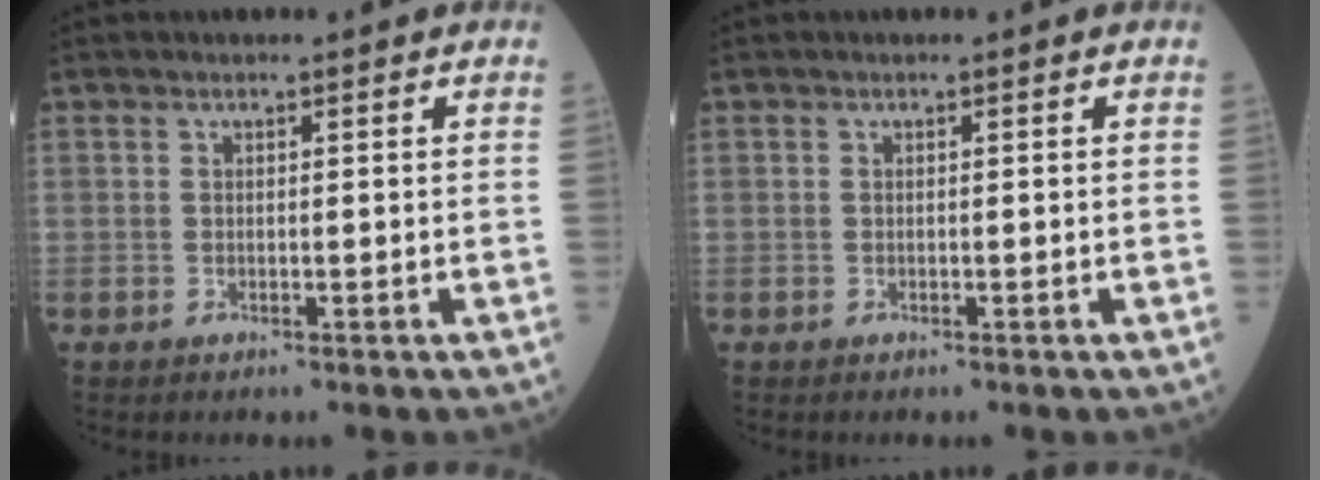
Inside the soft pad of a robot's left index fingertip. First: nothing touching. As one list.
[{"total": 0.0}]